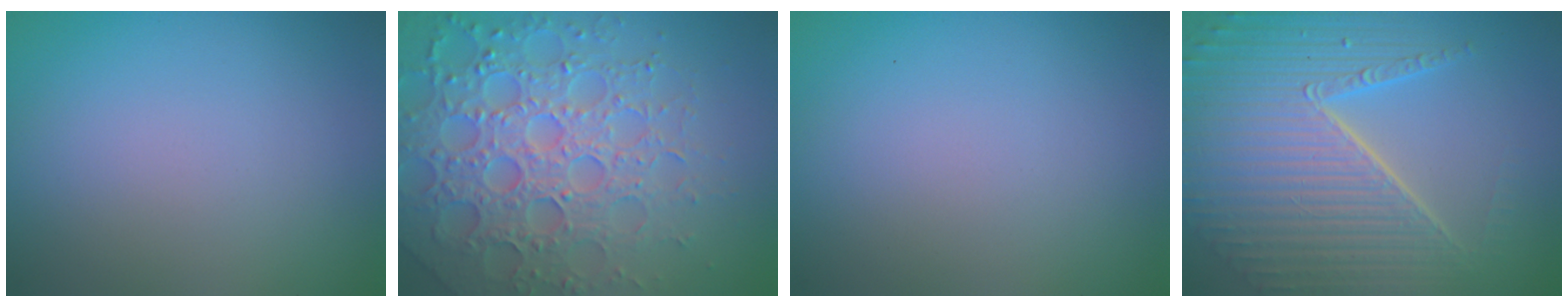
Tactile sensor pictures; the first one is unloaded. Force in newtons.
{"total": 7.2, "press": 7.0, "slide": 1.7}
{"total": 0.0}
{"total": 9.9, "press": 6.3, "slide": 7.7}